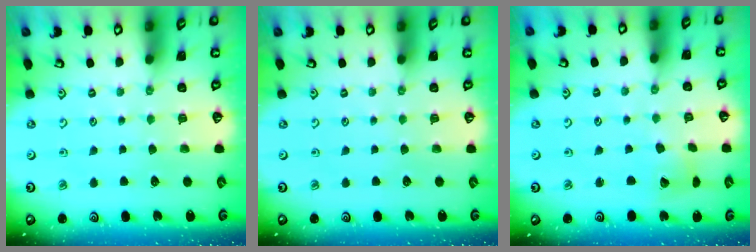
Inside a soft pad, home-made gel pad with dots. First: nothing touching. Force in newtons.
{"total": 0.0}
{"total": 5.6, "press": 5.5, "slide": 0.7}